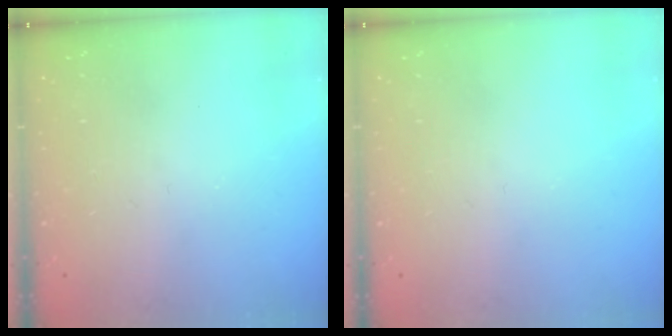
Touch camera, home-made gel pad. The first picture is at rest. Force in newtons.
{"total": 0.0}